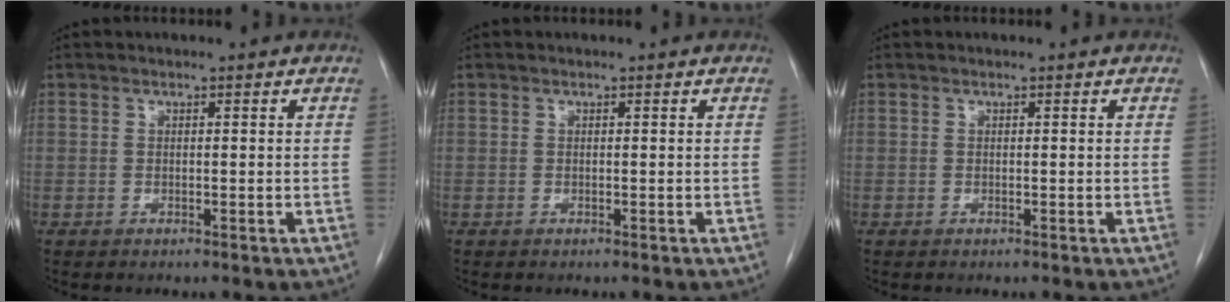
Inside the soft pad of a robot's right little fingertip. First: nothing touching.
{"total": 0.0}
{"total": 0.0}